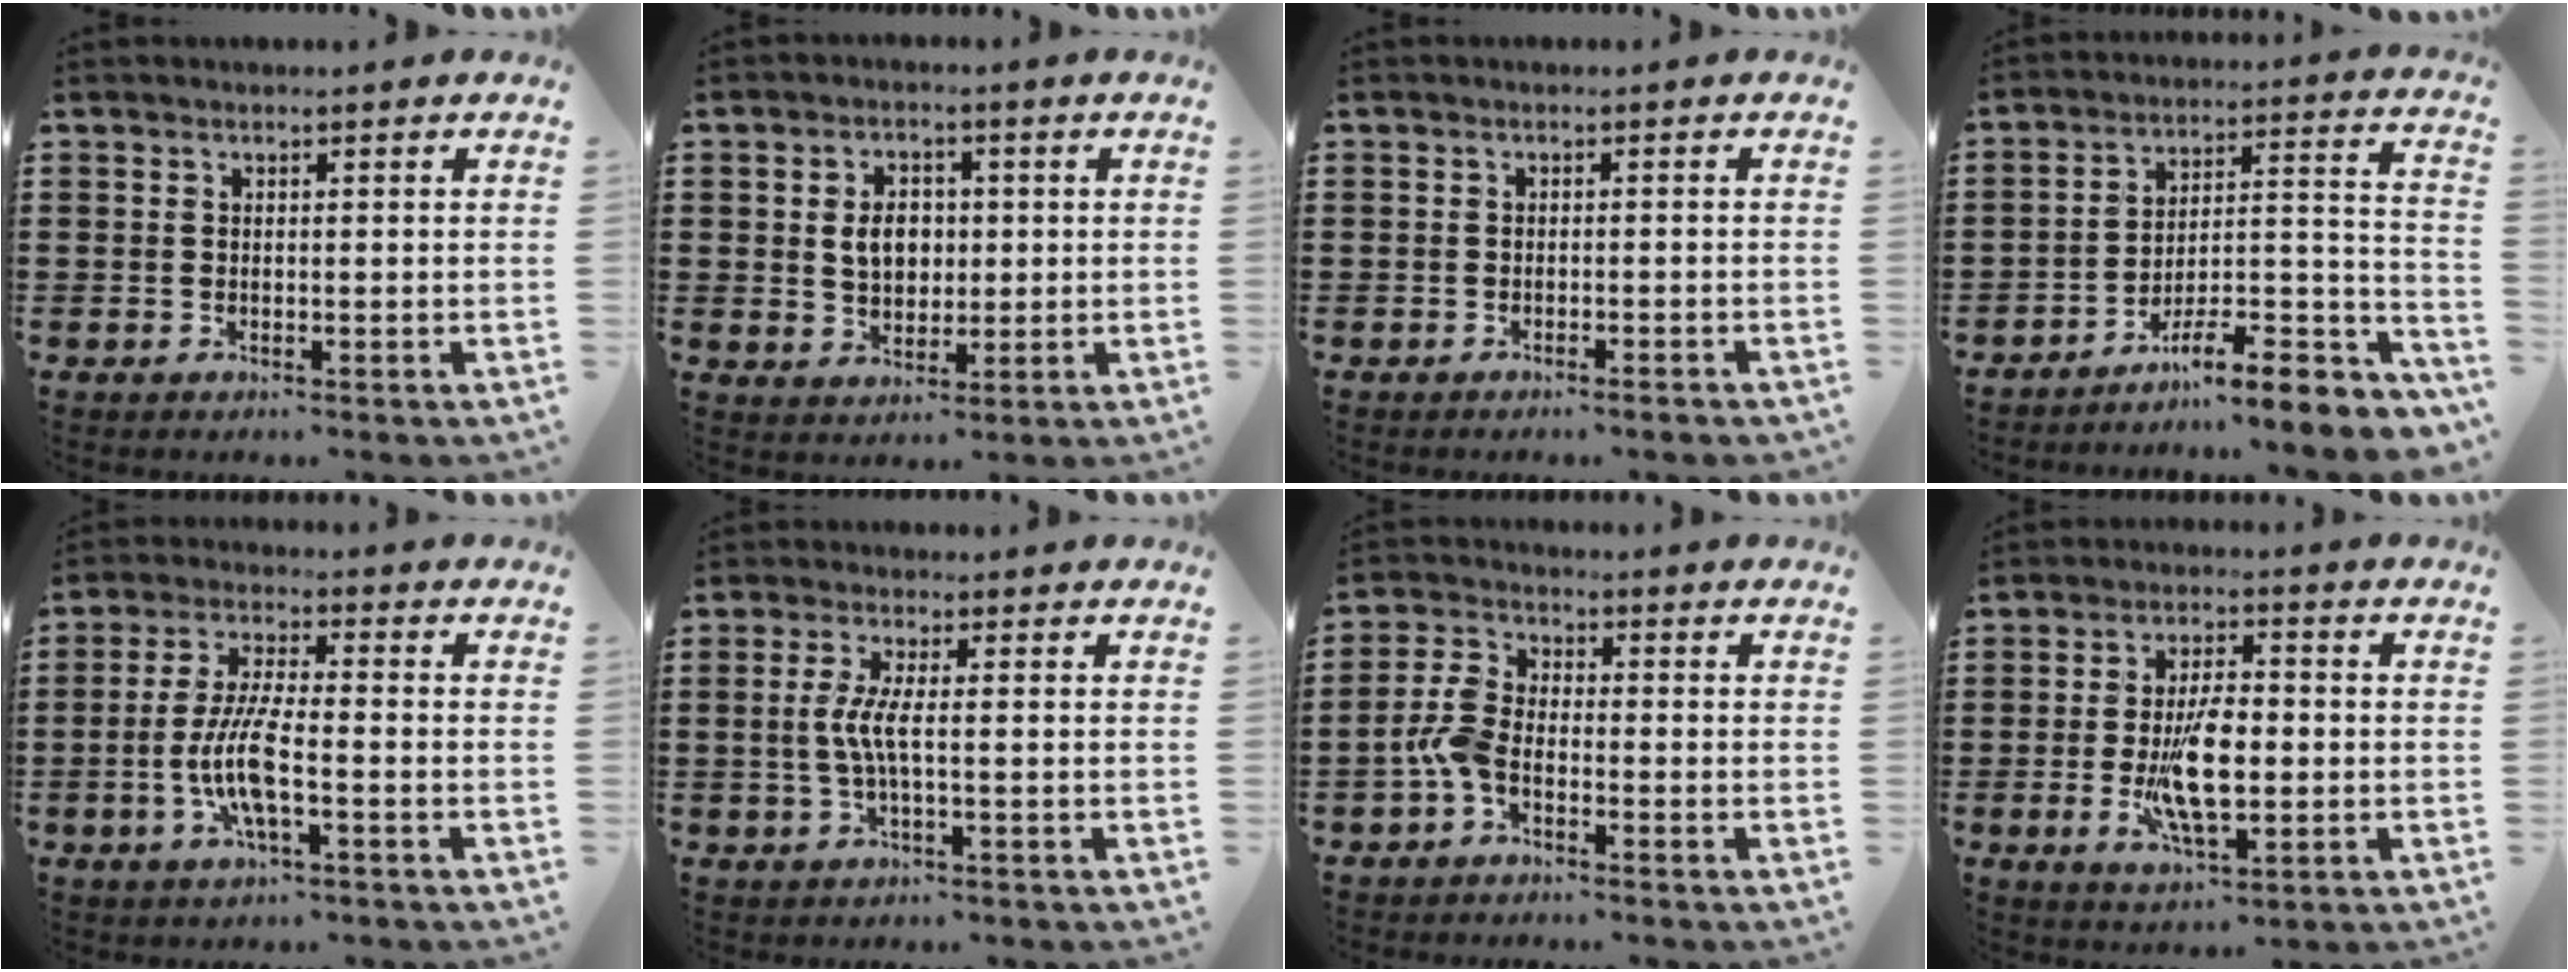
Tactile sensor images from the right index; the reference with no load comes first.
{"total": 4.9, "force": [0.4, 3.7, 3.3], "torque": [-0.057, 0.008, 0.000]}
{"total": 1.0, "force": [-0.9, 0.0, 0.4], "torque": [-0.010, 0.000, -0.018]}
{"total": 8.0, "force": [-6.3, 1.2, 4.8], "torque": [-0.069, 0.001, -0.120]}
{"total": 8.0, "force": [-2.4, 1.9, 7.4], "torque": [-0.165, -0.015, -0.050]}
{"total": 4.1, "force": [-0.3, 0.4, 4.0], "torque": [-0.097, -0.010, -0.015]}
{"total": 4.9, "force": [-2.3, 2.4, 3.6], "torque": [-0.106, -0.003, -0.053]}
{"total": 10.2, "force": [-1.5, 4.1, 9.2], "torque": [-0.196, -0.009, -0.029]}